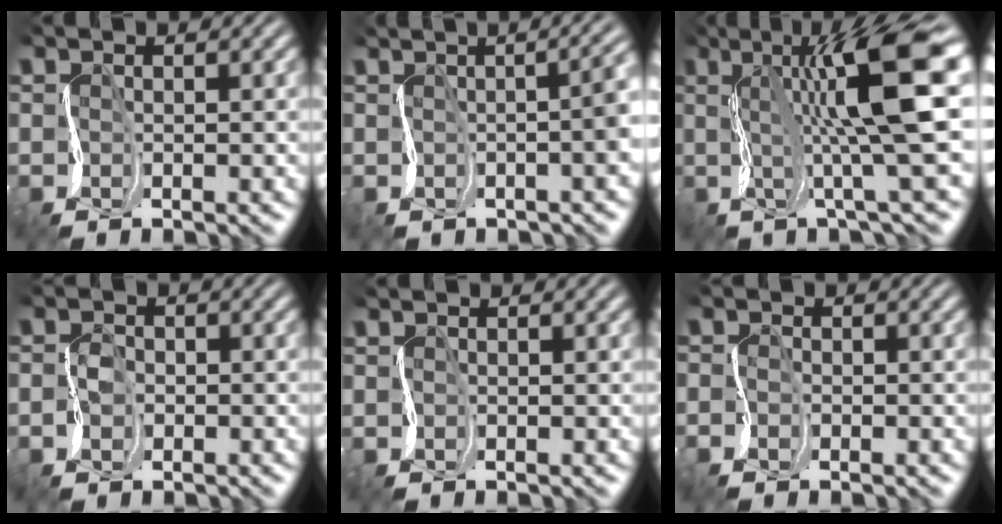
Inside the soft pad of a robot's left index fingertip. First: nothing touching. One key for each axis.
{"total": 7.1, "fx": 0.0, "fy": 3.4, "fz": 6.2, "tx": -0.009, "ty": 0.019, "tz": -0.008}
{"total": 10.8, "fx": 2.2, "fy": 1.5, "fz": 10.5, "tx": -0.146, "ty": 0.025, "tz": 0.037}
{"total": 0.9, "fx": -0.6, "fy": 0.7, "fz": 0.1, "tx": -0.016, "ty": 0.011, "tz": -0.019}
{"total": 0.0}
{"total": 1.7, "fx": -1.4, "fy": 0.7, "fz": 0.7, "tx": -0.014, "ty": -0.002, "tz": -0.021}